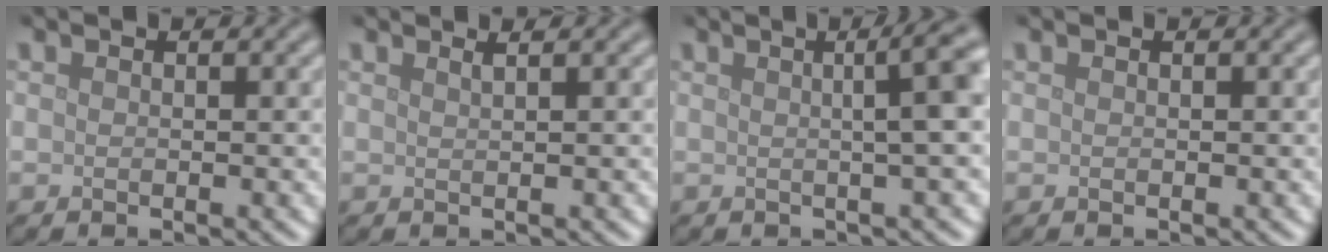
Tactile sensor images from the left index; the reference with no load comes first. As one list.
[{"total": 1.3, "force": [0.9, 0.5, 0.8], "torque": [-0.002, 0.004, 0.003]}, {"total": 6.3, "force": [1.1, 1.8, 5.9], "torque": [-0.039, 0.031, 0.002]}, {"total": 0.0}]